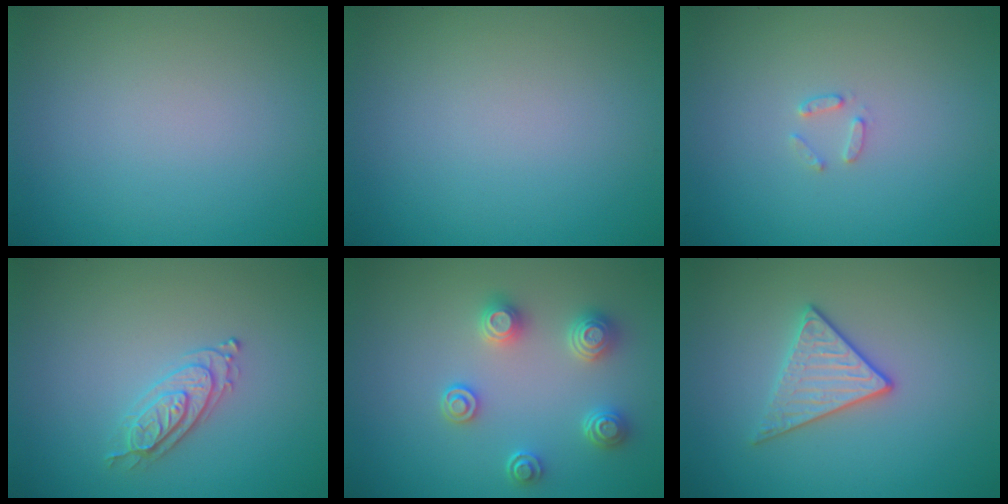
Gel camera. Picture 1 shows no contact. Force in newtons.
{"total": 0.0}
{"total": 1.0, "press": 1.0, "slide": 0.2}
{"total": 2.2, "press": 2.2, "slide": 0.3}
{"total": 3.3, "press": 3.1, "slide": 1.3}
{"total": 2.8, "press": 2.6, "slide": 1.0}